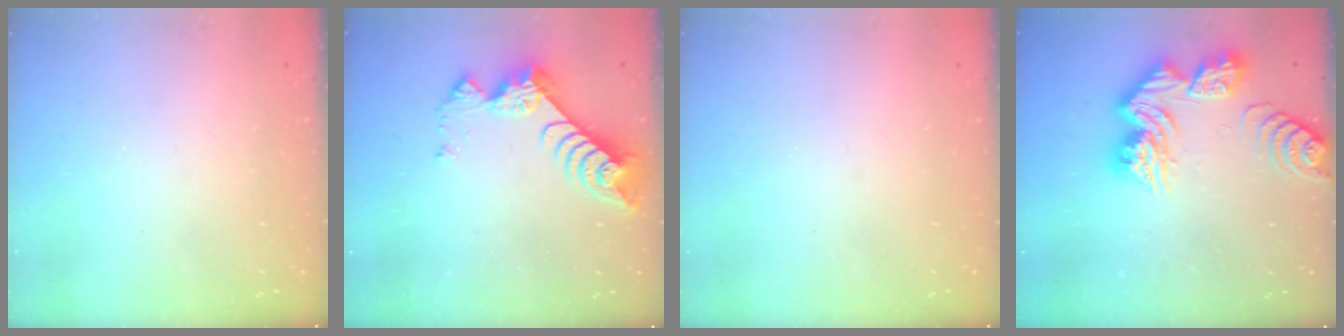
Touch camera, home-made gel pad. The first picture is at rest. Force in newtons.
{"total": 8.3, "press": 8.3, "slide": 0.9}
{"total": 0.0}
{"total": 14.3, "press": 14.3, "slide": 1.5}